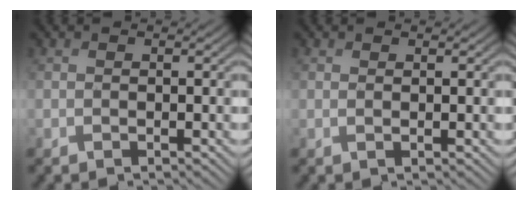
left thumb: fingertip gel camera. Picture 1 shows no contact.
{"total": 0.7, "force": [0.5, 0.0, 0.5], "torque": [-0.012, 0.002, 0.008]}